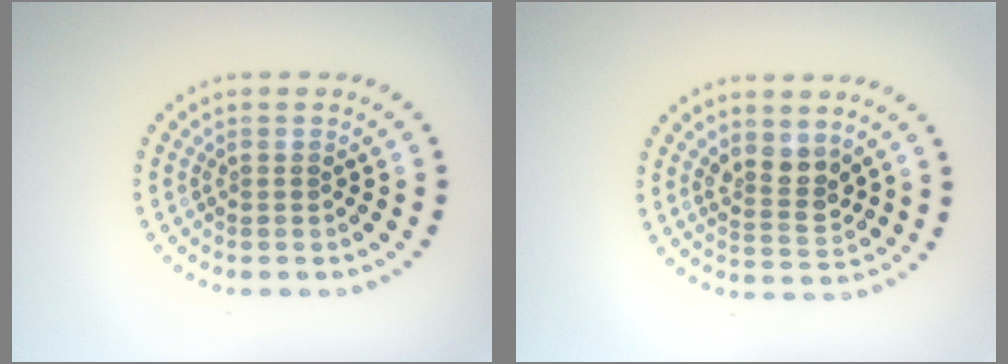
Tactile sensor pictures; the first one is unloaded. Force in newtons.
{"total": 2.7, "press": 2.4, "slide": 1.2}